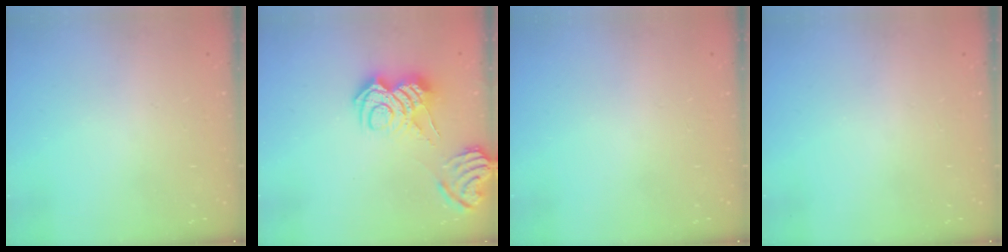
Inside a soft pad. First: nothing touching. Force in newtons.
{"total": 11.9, "press": 11.8, "slide": 1.1}
{"total": 0.0}
{"total": 0.0}